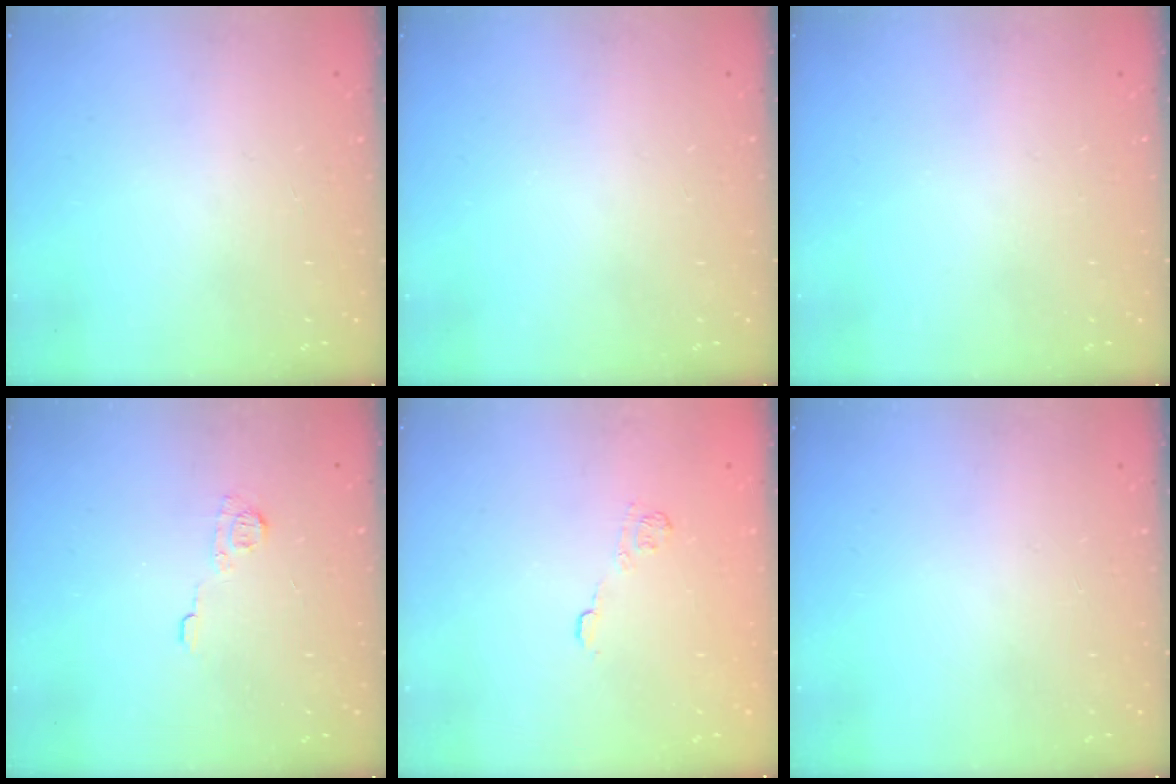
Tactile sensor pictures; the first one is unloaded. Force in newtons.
{"total": 0.0}
{"total": 0.0}
{"total": 5.9, "press": 5.9, "slide": 0.7}
{"total": 7.6, "press": 7.5, "slide": 1.5}
{"total": 0.0}